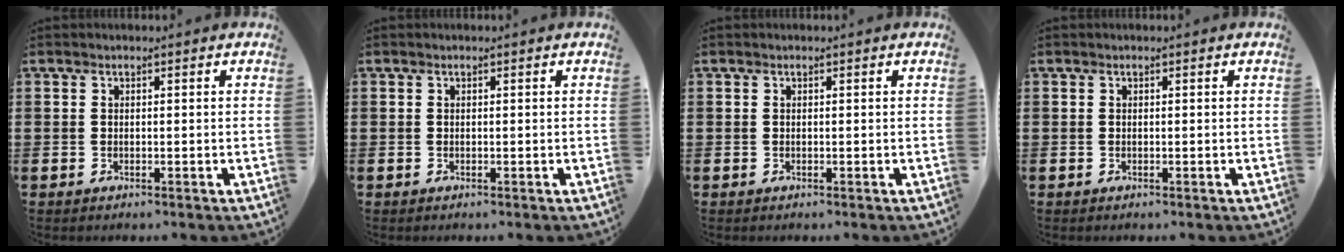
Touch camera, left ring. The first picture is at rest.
{"total": 0.0}
{"total": 0.0}
{"total": 0.0}